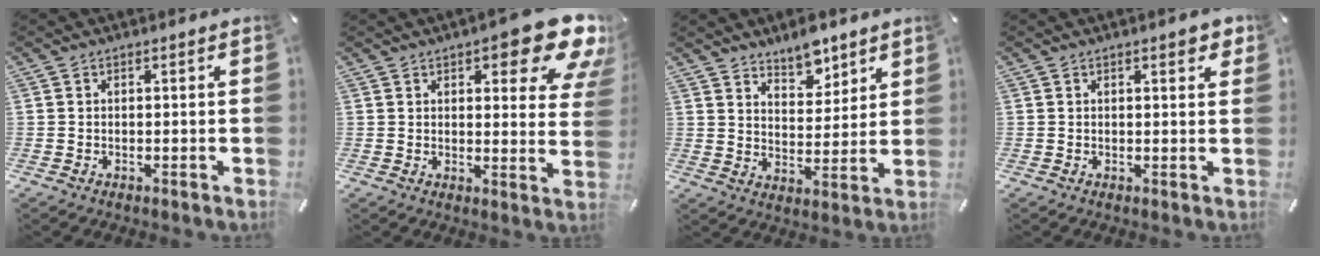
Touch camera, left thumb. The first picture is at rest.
{"total": 15.2, "force": [9.0, 5.3, 11.0], "torque": [-0.134, -0.062, 0.147]}
{"total": 7.5, "force": [6.5, 3.6, 1.2], "torque": [-0.007, -0.047, 0.117]}
{"total": 2.4, "force": [1.4, 0.9, 1.7], "torque": [-0.021, -0.001, 0.020]}